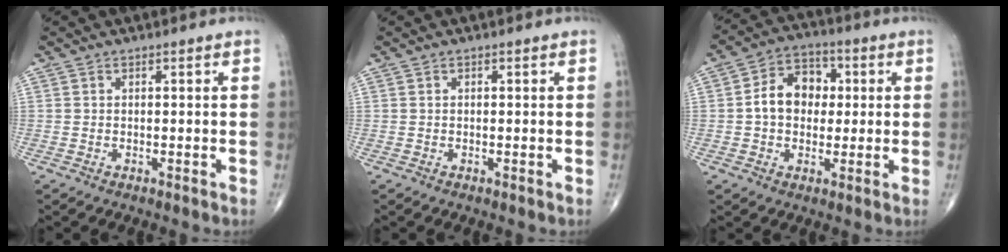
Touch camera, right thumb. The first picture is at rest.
{"total": 0.0}
{"total": 9.5, "force": [0.6, 7.3, 6.1], "torque": [-0.074, 0.023, 0.001]}